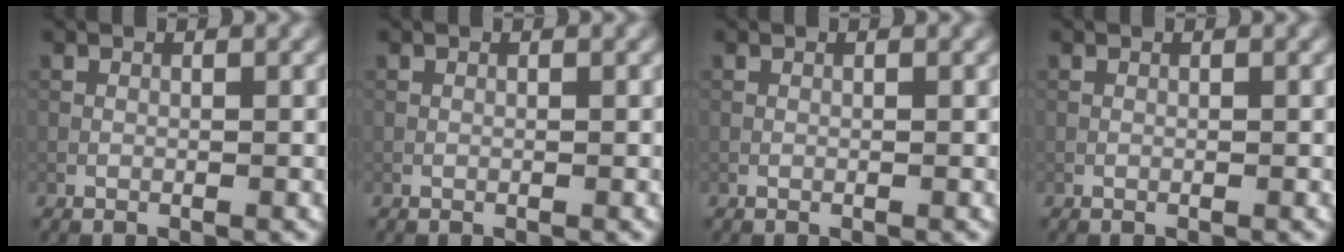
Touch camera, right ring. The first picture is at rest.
{"total": 0.0}
{"total": 0.0}
{"total": 0.0}